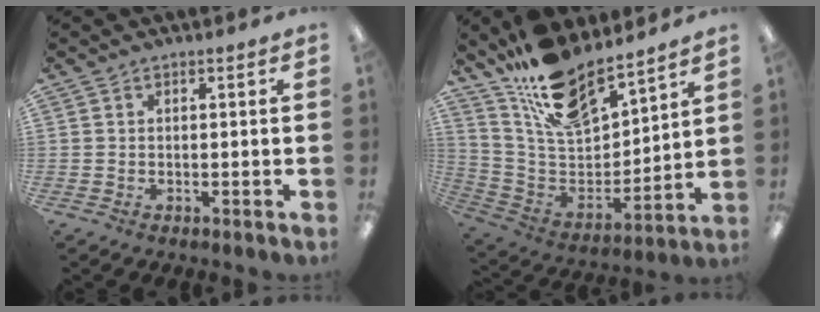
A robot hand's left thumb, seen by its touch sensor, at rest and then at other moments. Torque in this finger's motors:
{"motor_torque": [0.60, 0.12, 0.92, -1.85, 0.16]}